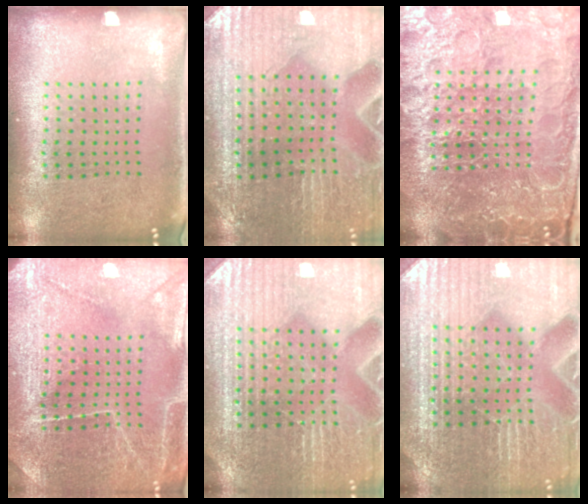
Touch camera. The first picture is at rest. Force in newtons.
{"total": 2.2, "press": 2.1, "slide": 0.2}
{"total": 5.8, "press": 5.2, "slide": 2.5}
{"total": 3.6, "press": 3.5, "slide": 0.7}
{"total": 4.9, "press": 4.6, "slide": 1.6}
{"total": 5.2, "press": 4.8, "slide": 1.8}